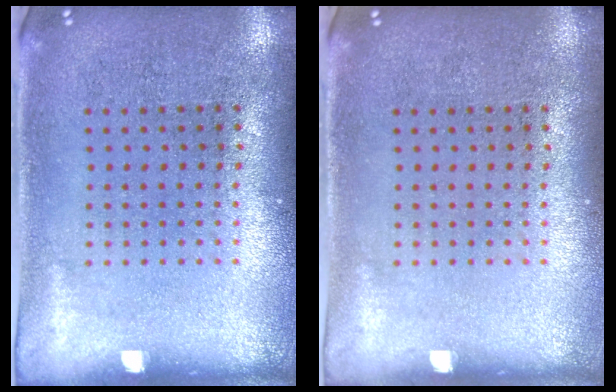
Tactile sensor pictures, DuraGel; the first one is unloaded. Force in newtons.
{"total": 0.0}